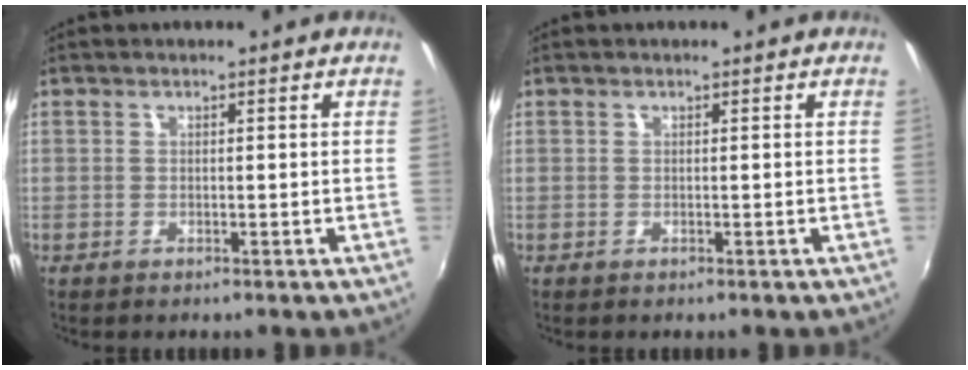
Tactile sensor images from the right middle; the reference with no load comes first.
{"total": 0.0}